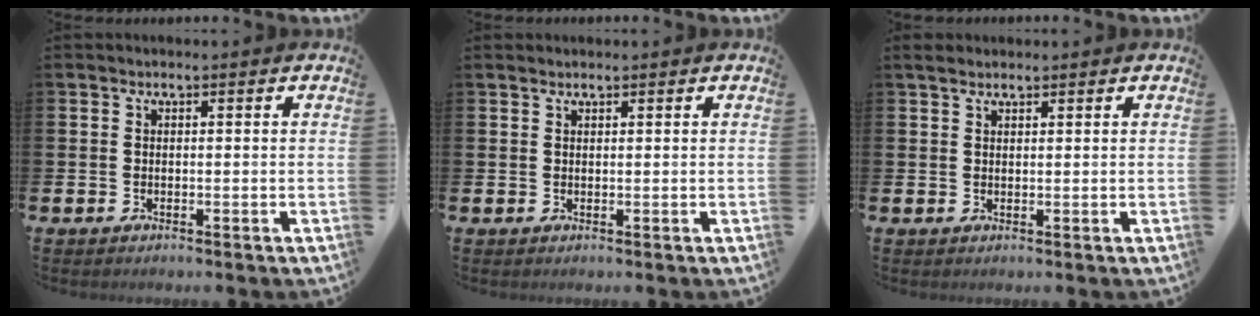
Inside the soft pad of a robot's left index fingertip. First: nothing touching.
{"total": 1.0, "force": [1.0, 0.2, 0.2], "torque": [0.003, 0.000, 0.016]}
{"total": 1.9, "force": [1.7, 0.7, 0.6], "torque": [-0.001, 0.001, 0.028]}